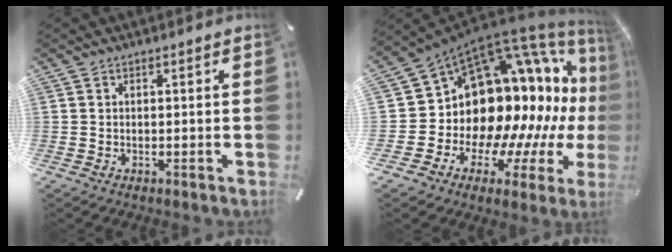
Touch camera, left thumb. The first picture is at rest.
{"total": 18.1, "force": [4.4, 13.3, 11.4], "torque": [-0.129, -0.131, 0.121]}